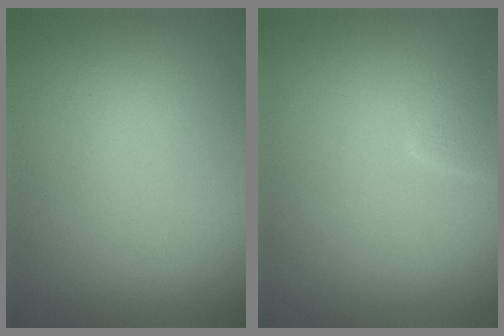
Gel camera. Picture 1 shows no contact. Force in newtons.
{"total": 1.4, "press": 1.4, "slide": 0.1}